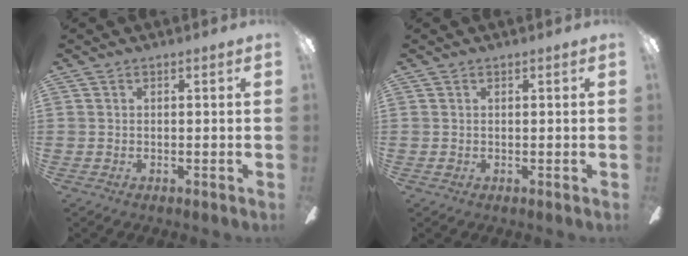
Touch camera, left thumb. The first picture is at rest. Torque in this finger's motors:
{"motor_torque": [0.06, 0.05, 0.51, -0.03, -0.01]}